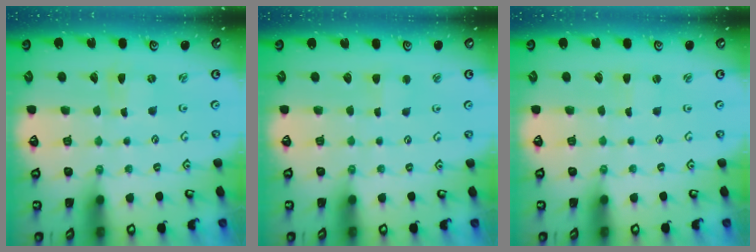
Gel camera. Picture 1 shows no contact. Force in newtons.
{"total": 2.3, "press": 2.3, "slide": 0.2}
{"total": 0.5, "press": 0.5, "slide": 0.1}